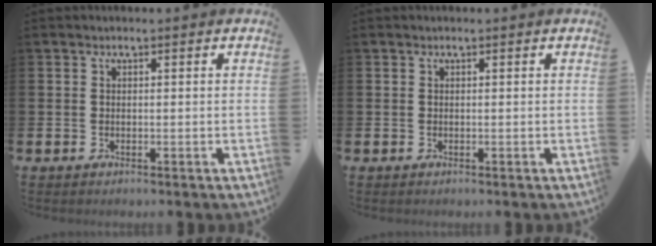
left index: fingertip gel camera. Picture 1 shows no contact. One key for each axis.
{"total": 0.0}